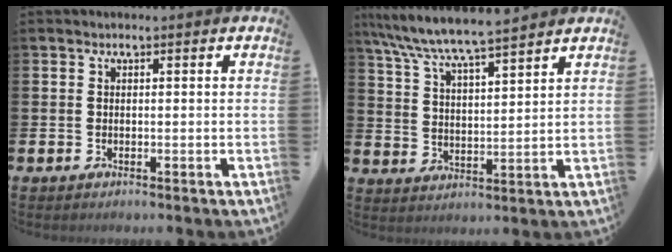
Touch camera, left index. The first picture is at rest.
{"total": 7.1, "force": [6.8, 0.2, 2.1], "torque": [-0.067, -0.041, 0.118]}